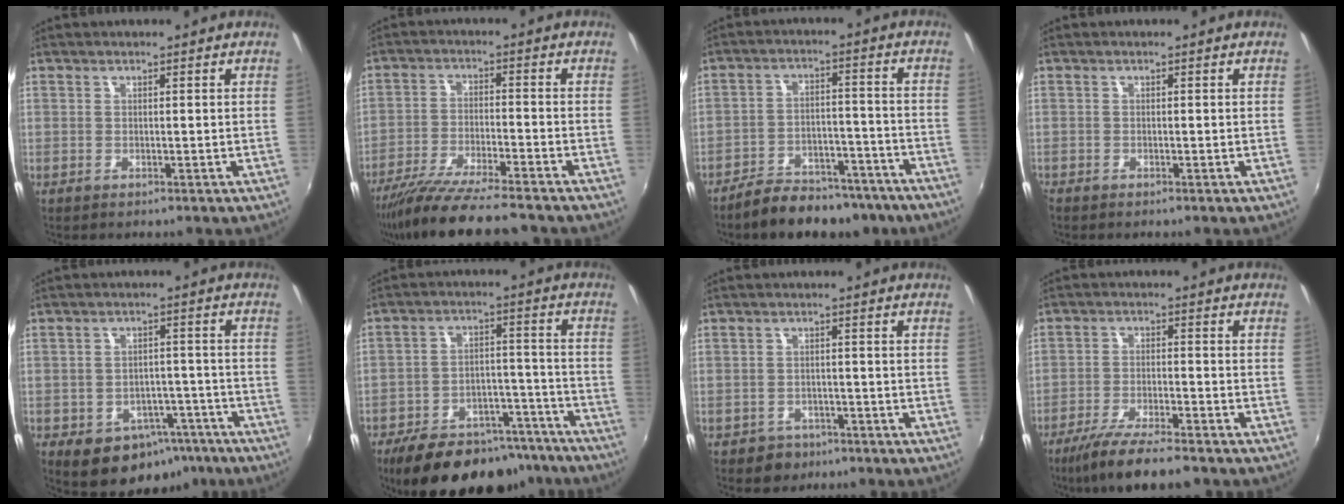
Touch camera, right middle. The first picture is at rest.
{"total": 13.2, "force": [-11.5, 0.6, 6.6], "torque": [-0.141, -0.034, -0.198]}
{"total": 15.1, "force": [-12.7, 5.7, 6.0], "torque": [-0.116, 0.006, -0.166]}
{"total": 0.6, "force": [-0.5, 0.2, 0.0], "torque": [-0.001, -0.003, -0.015]}
{"total": 12.1, "force": [-6.9, 8.4, 5.2], "torque": [-0.089, 0.022, -0.067]}
{"total": 21.0, "force": [-16.8, 9.3, 8.5], "torque": [-0.163, 0.031, -0.224]}
{"total": 4.2, "force": [-2.6, 3.2, 0.6], "torque": [-0.027, 0.001, -0.035]}
{"total": 10.4, "force": [-8.5, 1.3, 5.9], "torque": [-0.127, -0.025, -0.145]}